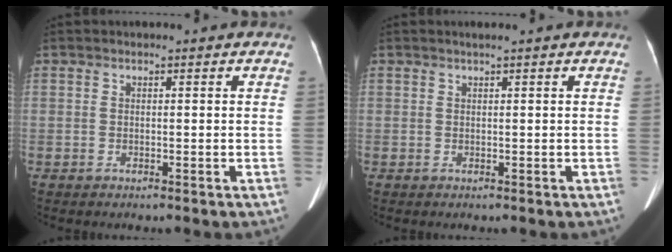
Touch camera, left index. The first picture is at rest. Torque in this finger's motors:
{"motor_torque": [-0.05, -0.02, -0.01, 0.03]}